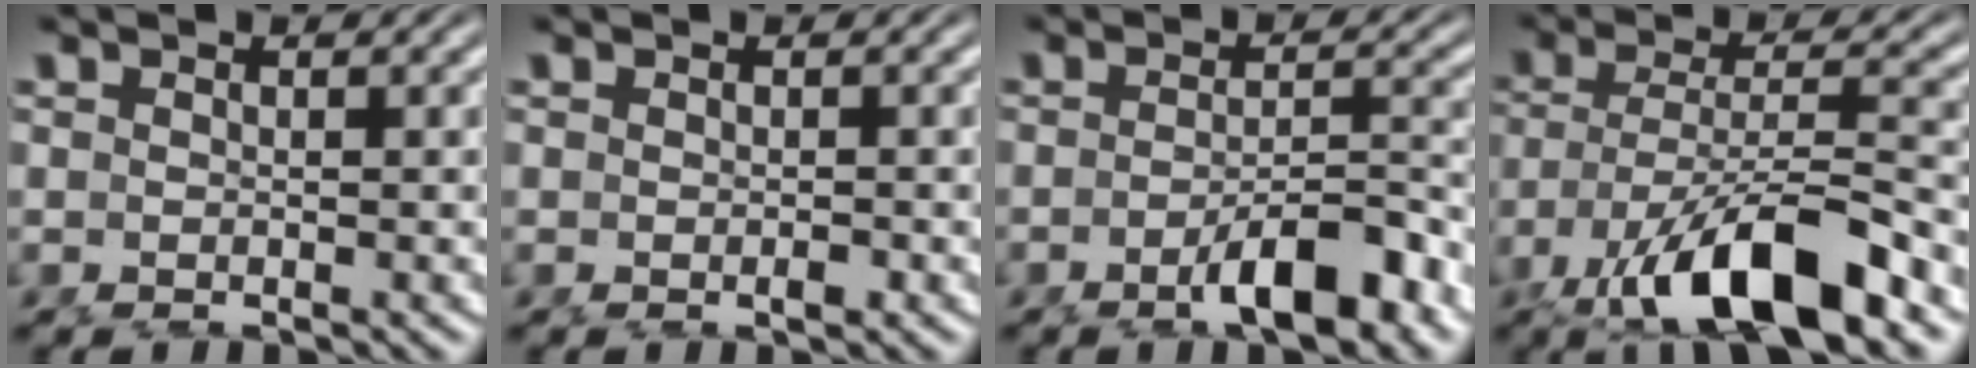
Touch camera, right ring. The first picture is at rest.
{"total": 0.6, "force": [-0.3, 0.2, 0.5], "torque": [-0.007, 0.000, -0.007]}
{"total": 4.6, "force": [-3.0, 0.4, 3.4], "torque": [-0.037, 0.002, -0.055]}
{"total": 8.2, "force": [-3.6, 2.8, 6.9], "torque": [-0.130, -0.032, -0.043]}